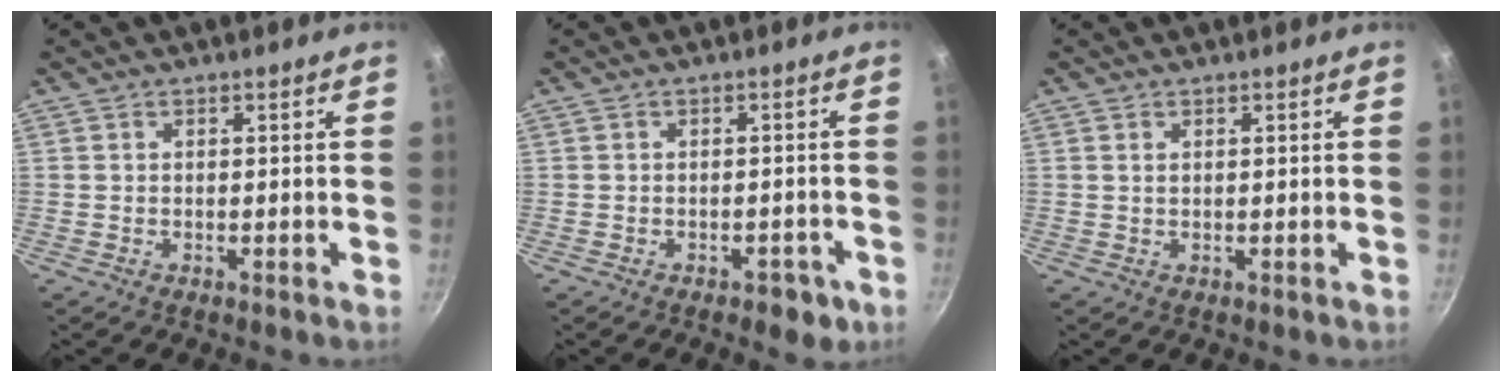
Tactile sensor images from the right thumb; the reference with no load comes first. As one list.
[{"total": 4.2, "force": [-2.2, 2.4, 2.7], "torque": [-0.015, 0.022, -0.012]}, {"total": 0.8, "force": [0.4, 0.5, 0.6], "torque": [-0.011, 0.002, 0.008]}]